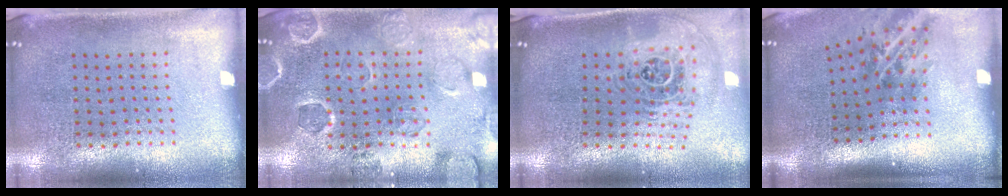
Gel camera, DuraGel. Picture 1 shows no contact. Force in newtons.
{"total": 0.6, "press": 0.5, "slide": 0.3}
{"total": 1.7, "press": 1.4, "slide": 0.9}
{"total": 1.9, "press": 1.3, "slide": 1.5}